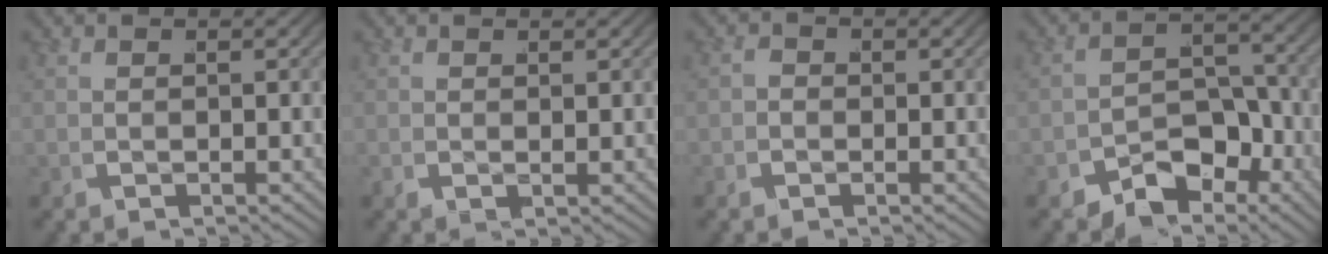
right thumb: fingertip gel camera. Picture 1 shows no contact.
{"total": 0.6, "force": [0.5, -0.3, 0.0], "torque": [0.001, 0.001, 0.009]}
{"total": 1.0, "force": [-0.9, 0.2, -0.3], "torque": [0.005, 0.001, -0.024]}
{"total": 5.1, "force": [-3.8, 2.6, 2.0], "torque": [-0.025, -0.010, -0.066]}